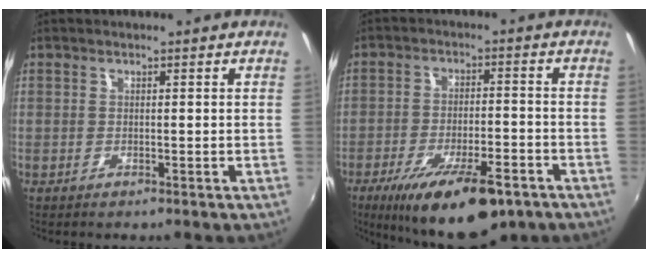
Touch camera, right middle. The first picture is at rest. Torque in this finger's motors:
{"motor_torque": [1.31, -0.83, 0.35, 0.14]}